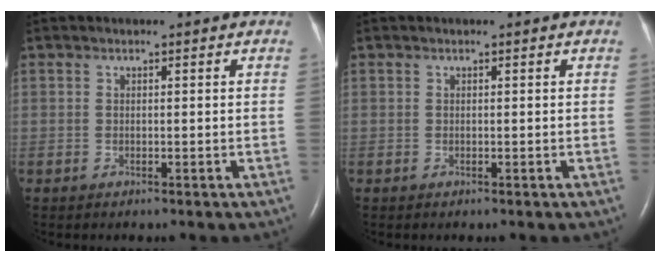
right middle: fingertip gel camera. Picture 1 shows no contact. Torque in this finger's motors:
{"motor_torque": [0.02, 0.03, -0.02, 0.00]}